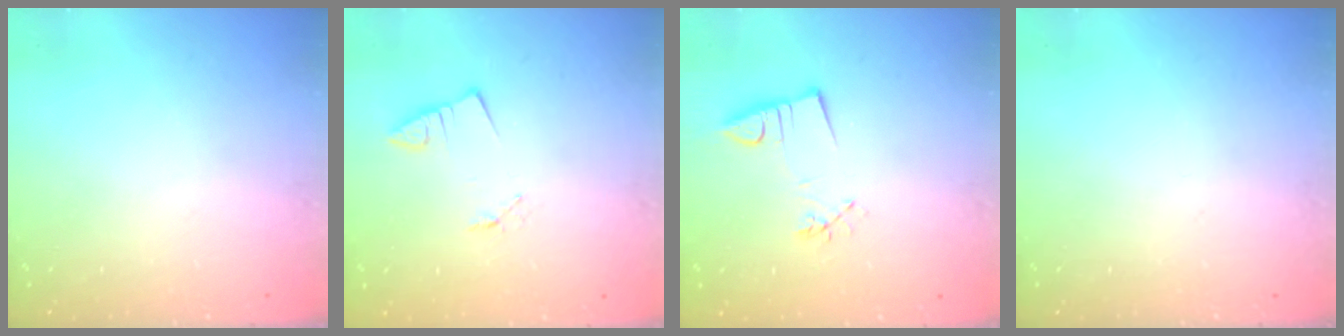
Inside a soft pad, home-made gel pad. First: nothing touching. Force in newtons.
{"total": 1.4, "press": 1.4, "slide": 0.1}
{"total": 3.7, "press": 2.2, "slide": 3.0}
{"total": 0.0}